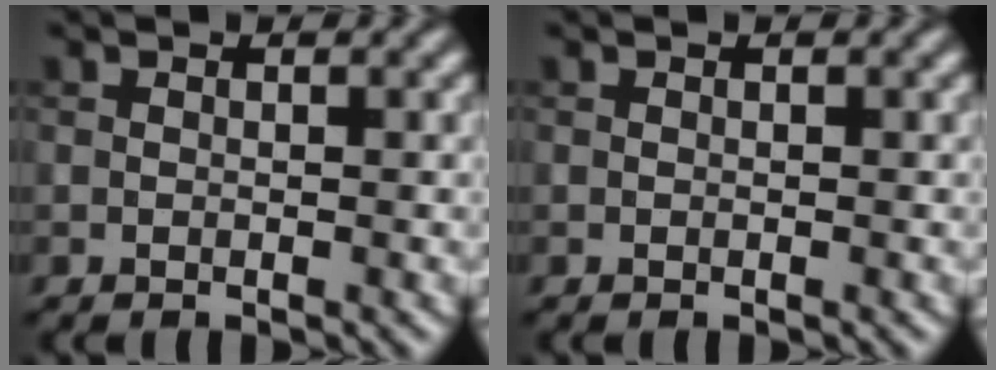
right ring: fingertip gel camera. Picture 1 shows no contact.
{"total": 0.0}